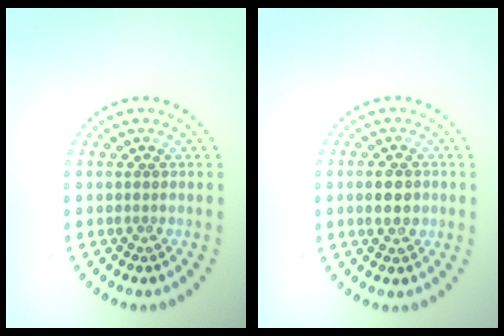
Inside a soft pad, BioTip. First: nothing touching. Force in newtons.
{"total": 2.8, "press": 2.8, "slide": 0.0}